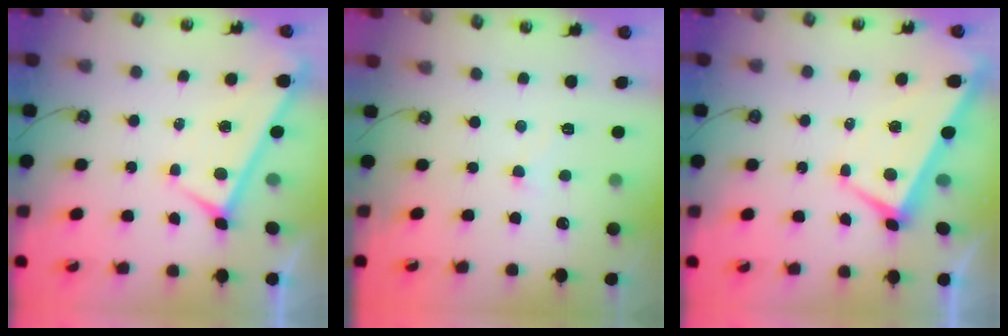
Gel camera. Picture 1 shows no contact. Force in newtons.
{"total": 0.9, "press": 0.7, "slide": 0.5}
{"total": 0.9, "press": 0.4, "slide": 0.8}